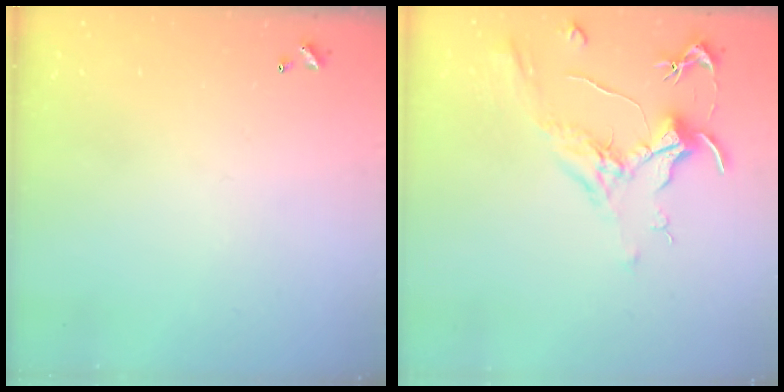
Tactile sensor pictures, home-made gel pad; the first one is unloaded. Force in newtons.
{"total": 2.1, "press": 2.0, "slide": 0.8}